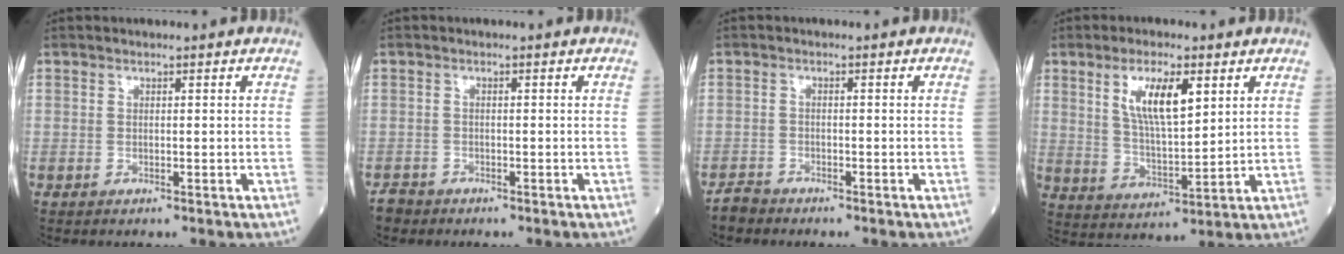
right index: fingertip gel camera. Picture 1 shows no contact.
{"total": 1.6, "force": [-1.4, 0.8, -0.1], "torque": [-0.004, 0.000, -0.027]}
{"total": 1.9, "force": [-1.8, 0.5, -0.1], "torque": [0.001, -0.003, -0.035]}
{"total": 9.0, "force": [3.8, 2.5, 7.8], "torque": [-0.148, 0.000, 0.074]}